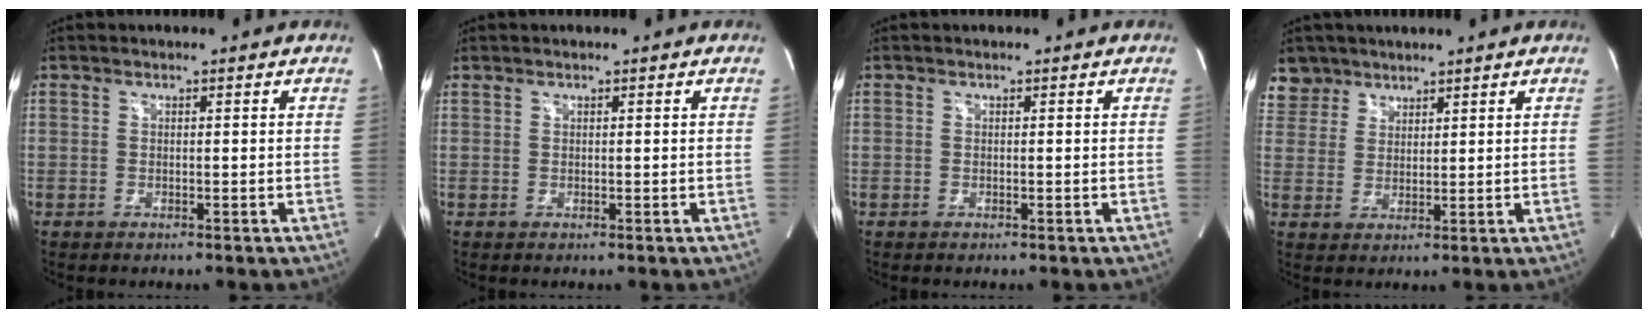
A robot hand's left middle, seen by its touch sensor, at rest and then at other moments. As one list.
[{"total": 0.0}, {"total": 0.0}, {"total": 5.4, "force": [4.3, 3.3, -0.5], "torque": [0.017, 0.004, 0.086]}]